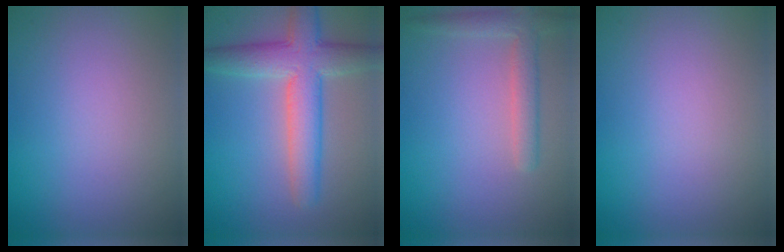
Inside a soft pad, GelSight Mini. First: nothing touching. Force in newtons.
{"total": 6.1, "press": 6.1, "slide": 0.3}
{"total": 2.6, "press": 2.5, "slide": 0.2}
{"total": 0.0}